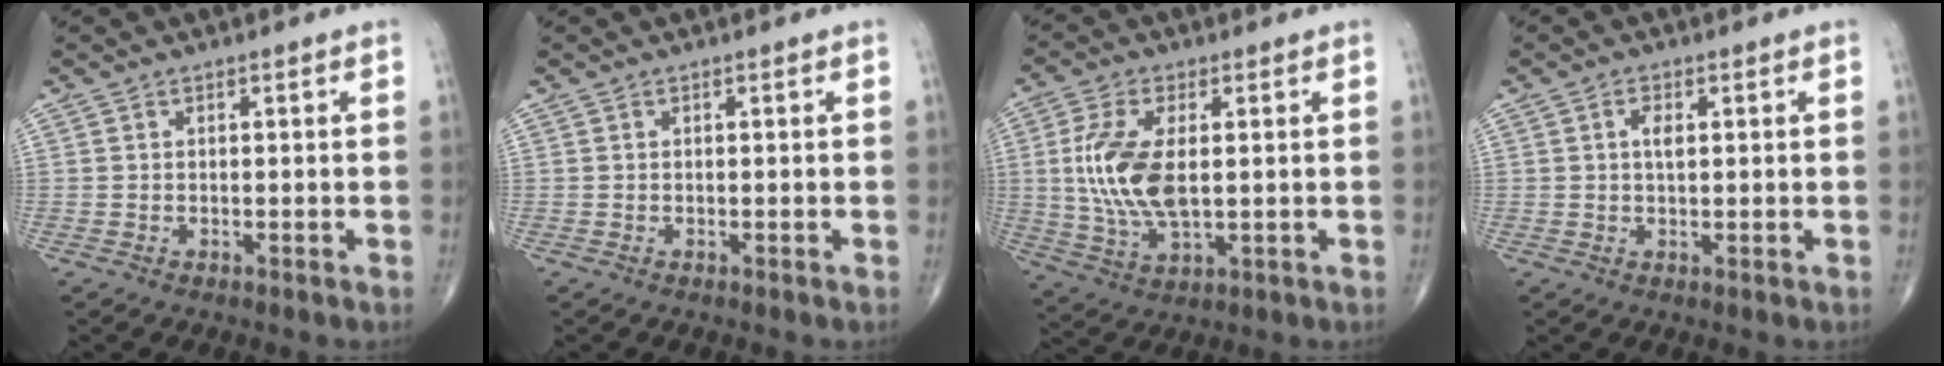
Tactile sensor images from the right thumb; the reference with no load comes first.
{"total": 0.0}
{"total": 12.4, "force": [1.0, 5.9, 10.8], "torque": [-0.228, -0.010, 0.024]}
{"total": 2.4, "force": [0.6, 1.1, 2.1], "torque": [-0.036, -0.001, 0.010]}